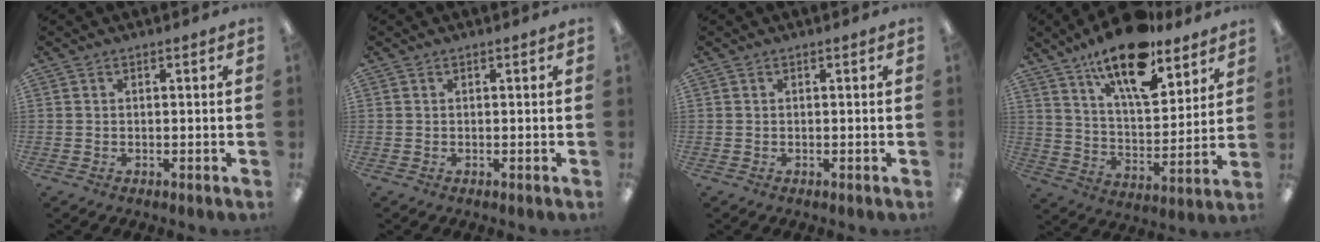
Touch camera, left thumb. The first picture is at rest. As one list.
[{"total": 0.0}, {"total": 0.0}, {"total": 17.5, "force": [12.9, 6.2, 10.0], "torque": [-0.161, -0.074, 0.219]}]